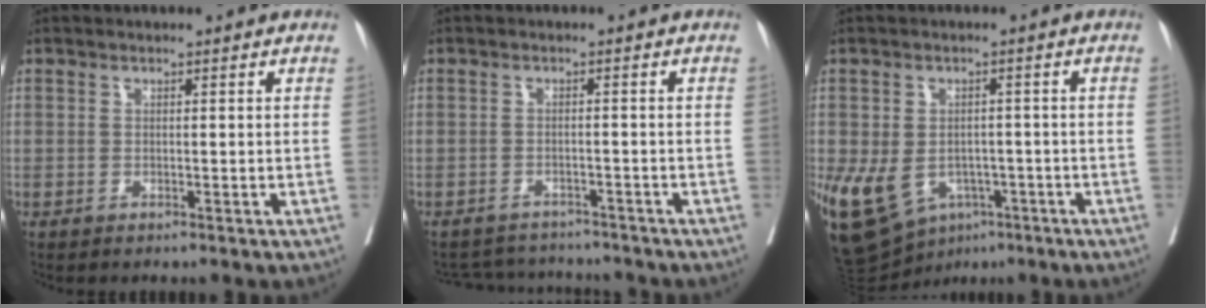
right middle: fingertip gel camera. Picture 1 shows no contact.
{"total": 6.1, "force": [-5.9, 0.6, -1.0], "torque": [0.013, 0.011, -0.092]}
{"total": 12.2, "force": [-5.2, 8.7, 6.8], "torque": [-0.146, 0.004, -0.071]}